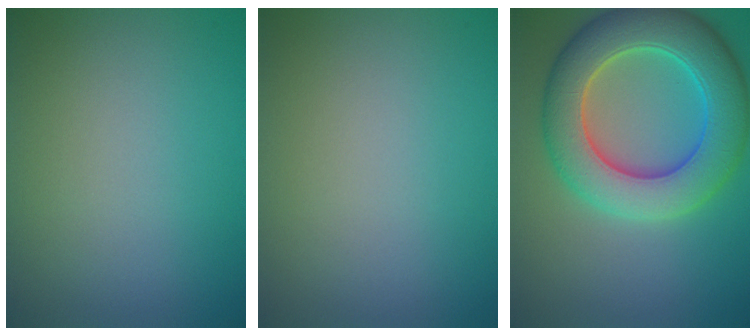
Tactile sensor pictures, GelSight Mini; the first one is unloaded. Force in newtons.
{"total": 0.0}
{"total": 9.0, "press": 9.0, "slide": 0.4}